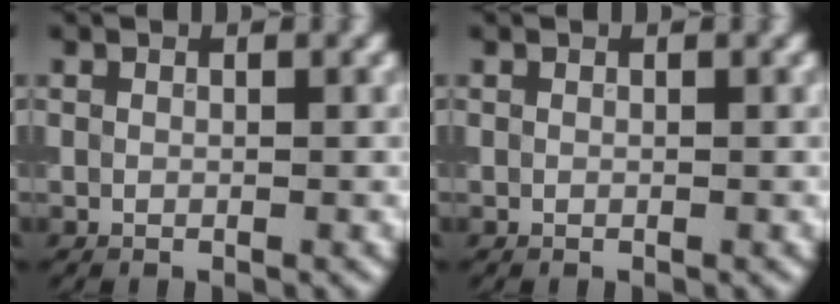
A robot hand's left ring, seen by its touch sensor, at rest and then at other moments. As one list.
[{"total": 0.0}]